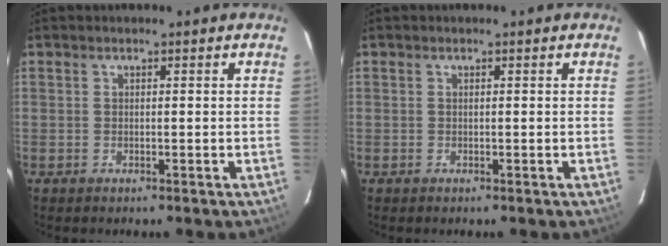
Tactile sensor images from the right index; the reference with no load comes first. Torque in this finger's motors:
{"motor_torque": [-0.14, 0.09, 0.02, 0.01]}